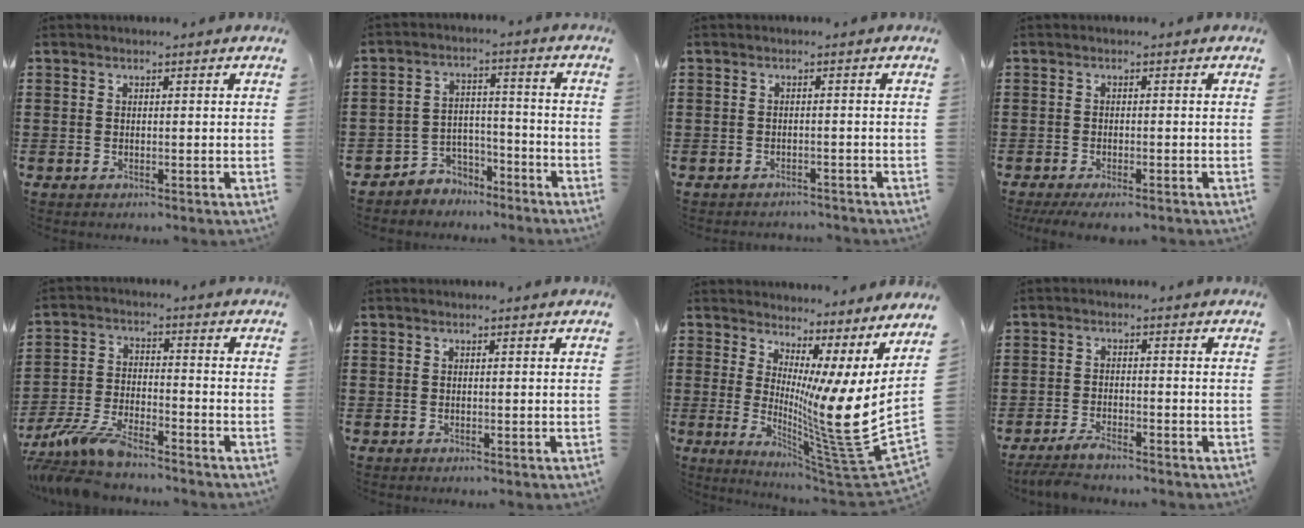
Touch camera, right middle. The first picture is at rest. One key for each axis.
{"total": 4.5, "fx": -4.0, "fy": 2.0, "fz": -0.3, "tx": -0.006, "ty": 0.004, "tz": -0.087}
{"total": 1.3, "fx": -1.2, "fy": 0.1, "fz": 0.0, "tx": -0.005, "ty": 0.001, "tz": -0.027}
{"total": 1.8, "fx": -1.5, "fy": 0.1, "fz": 0.9, "tx": -0.024, "ty": -0.004, "tz": -0.030}
{"total": 8.0, "fx": -7.1, "fy": 1.2, "fz": 3.5, "tx": -0.091, "ty": -0.005, "tz": -0.140}
{"total": 0.0}
{"total": 11.9, "fx": 2.2, "fy": 0.6, "fz": 11.7, "tx": -0.198, "ty": -0.074, "tz": 0.035}
{"total": 2.9, "fx": -2.7, "fy": 0.2, "fz": 1.2, "tx": -0.038, "ty": -0.005, "tz": -0.058}